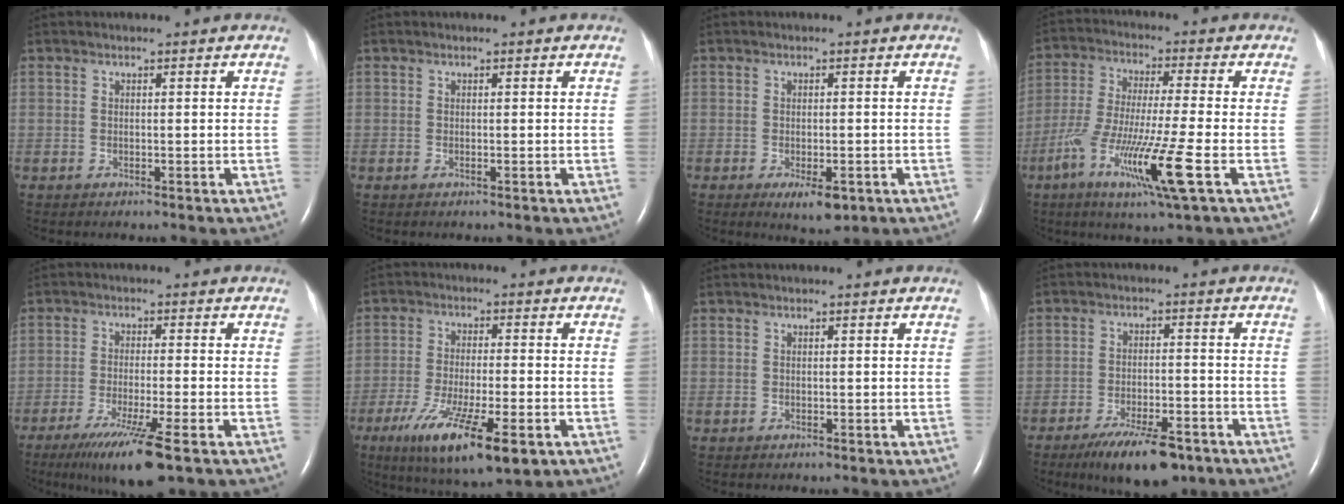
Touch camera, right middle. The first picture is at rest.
{"total": 0.0}
{"total": 4.1, "force": [-2.0, 1.4, 3.3], "torque": [-0.052, -0.006, -0.021]}
{"total": 13.0, "force": [-5.4, -0.3, 11.9], "torque": [-0.243, -0.028, -0.101]}
{"total": 9.4, "force": [-5.6, -0.2, 7.5], "torque": [-0.136, -0.028, -0.094]}
{"total": 14.1, "force": [-7.2, 2.6, 11.8], "torque": [-0.198, -0.036, -0.112]}
{"total": 0.0}
{"total": 10.1, "force": [-7.1, 2.9, 6.6], "torque": [-0.109, -0.011, -0.113]}